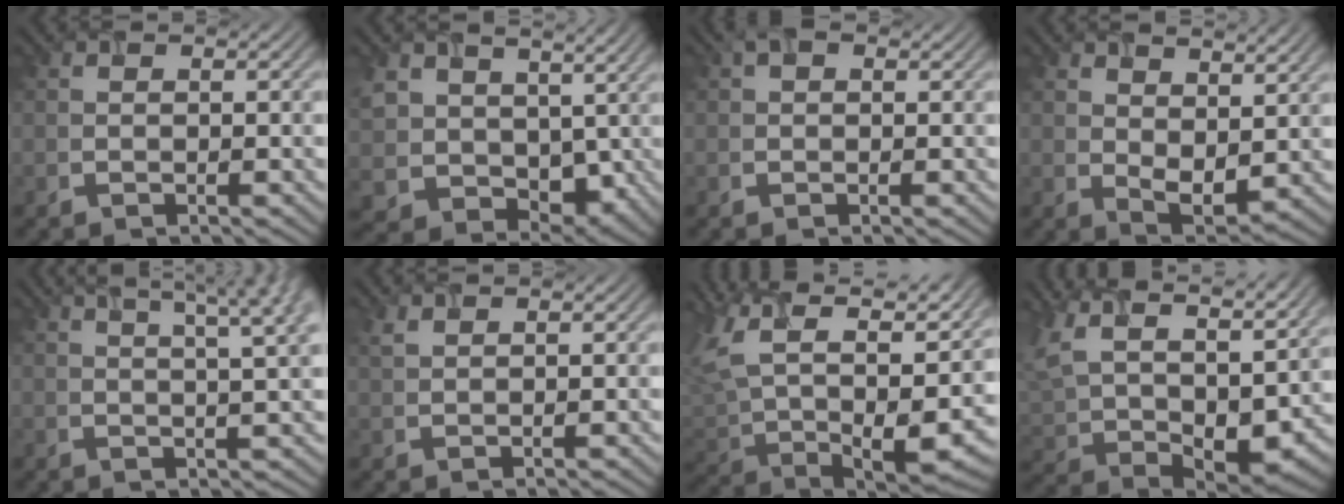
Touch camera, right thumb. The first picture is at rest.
{"total": 8.6, "force": [3.1, 6.5, 4.6], "torque": [-0.127, -0.017, 0.071]}
{"total": 1.7, "force": [0.5, 1.1, 1.2], "torque": [-0.019, 0.008, 0.009]}
{"total": 5.3, "force": [2.7, 2.7, 3.6], "torque": [-0.061, -0.005, 0.055]}
{"total": 9.2, "force": [4.9, 2.4, 7.4], "torque": [-0.089, 0.026, 0.044]}
{"total": 0.7, "force": [0.6, 0.1, 0.4], "torque": [-0.011, 0.005, 0.023]}
{"total": 15.3, "force": [4.0, 9.9, 11.0], "torque": [-0.232, 0.005, 0.089]}
{"total": 15.1, "force": [8.3, 7.4, 10.3], "torque": [-0.243, 0.023, 0.145]}